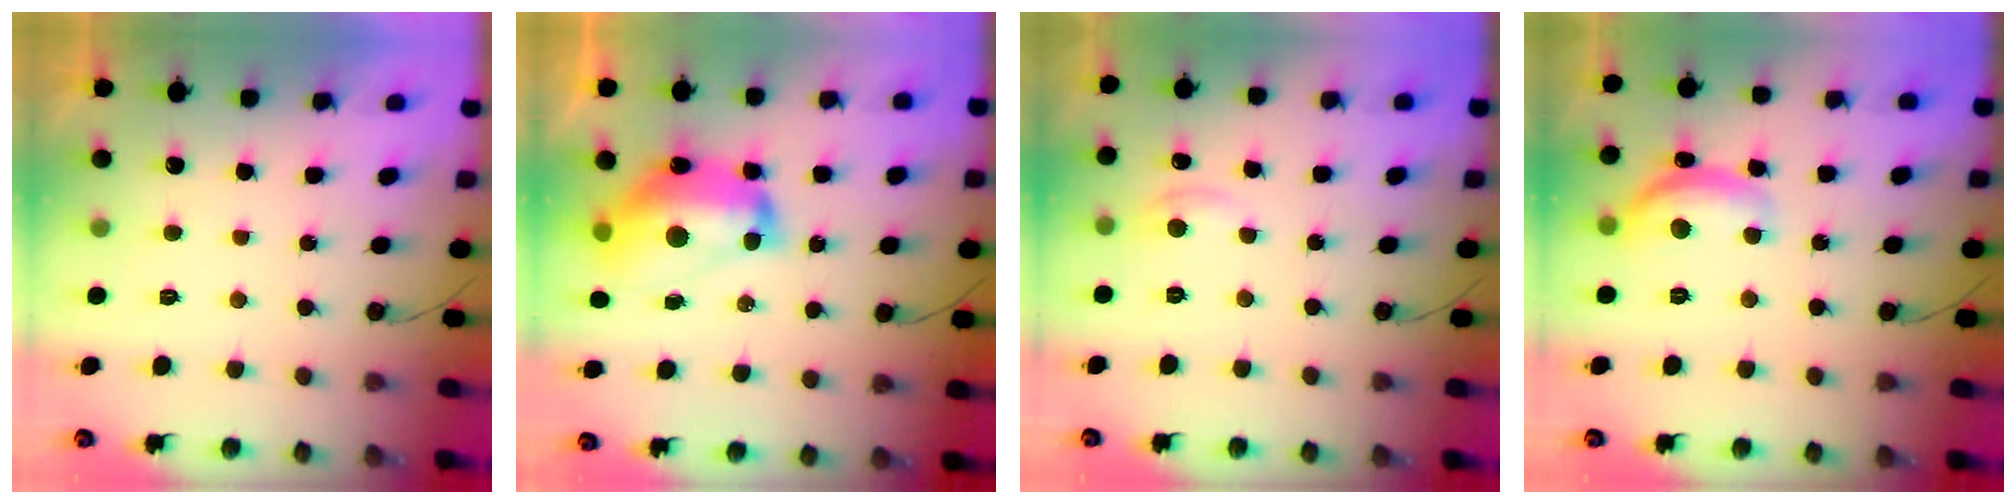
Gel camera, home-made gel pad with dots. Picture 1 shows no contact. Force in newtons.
{"total": 16.5, "press": 16.4, "slide": 1.6}
{"total": 3.3, "press": 3.3, "slide": 0.4}
{"total": 12.4, "press": 12.4, "slide": 0.7}